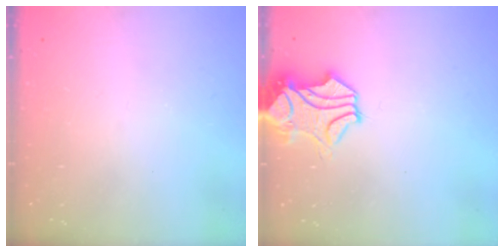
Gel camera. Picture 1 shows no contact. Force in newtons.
{"total": 1.6, "press": 1.1, "slide": 1.2}